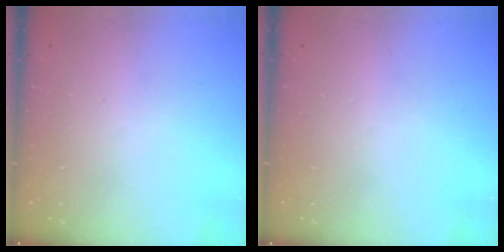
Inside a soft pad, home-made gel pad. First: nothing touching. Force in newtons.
{"total": 0.0}